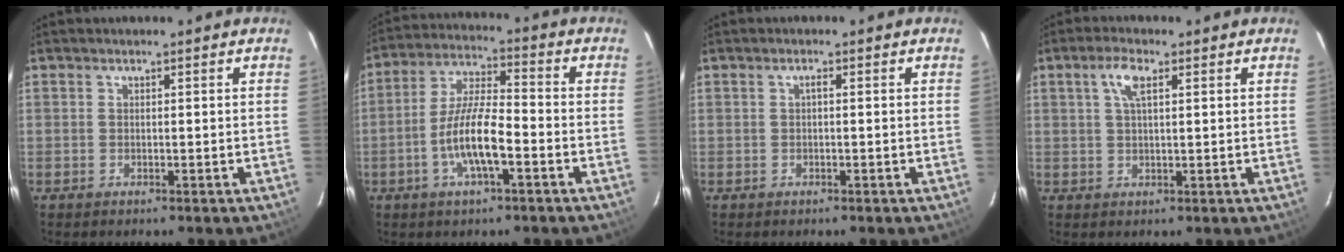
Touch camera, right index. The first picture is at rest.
{"total": 10.1, "force": [-3.8, 2.5, 9.0], "torque": [-0.182, 0.001, -0.072]}
{"total": 0.7, "force": [0.0, 0.2, 0.7], "torque": [-0.011, 0.006, -0.002]}
{"total": 3.9, "force": [1.6, 1.4, 3.3], "torque": [-0.066, 0.009, 0.030]}